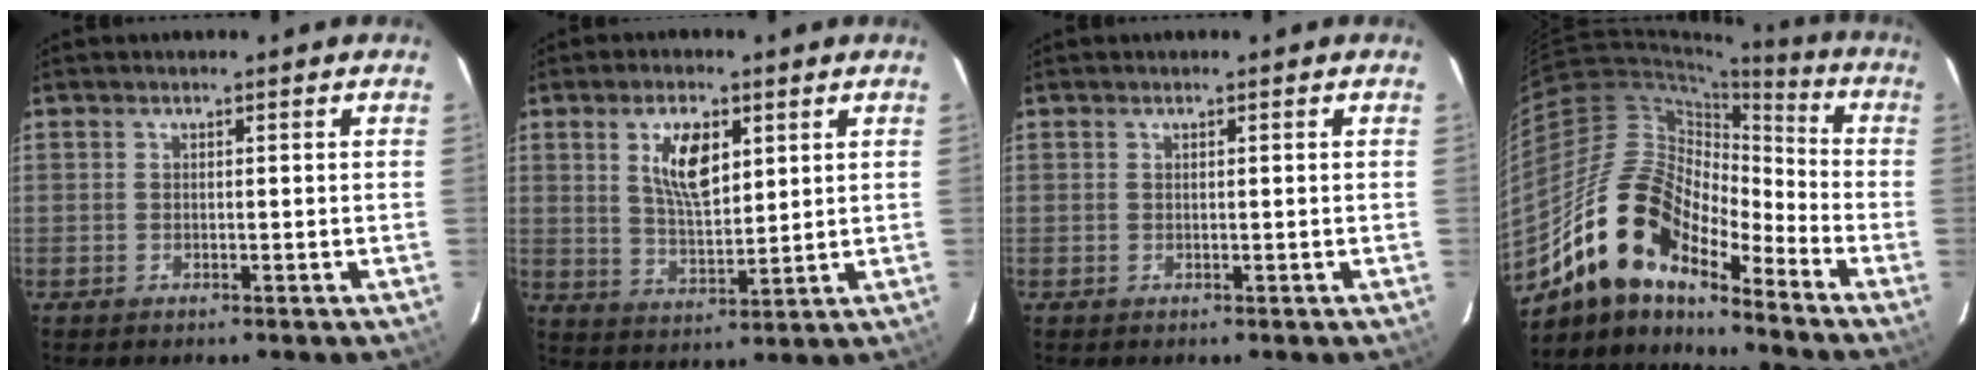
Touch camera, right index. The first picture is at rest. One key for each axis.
{"total": 8.7, "fx": 3.4, "fy": 3.9, "fz": 7.0, "tx": -0.127, "ty": 0.003, "tz": 0.068}
{"total": 0.0}
{"total": 16.2, "fx": -12.6, "fy": 5.9, "fz": 8.4, "tx": -0.144, "ty": 0.008, "tz": -0.247}